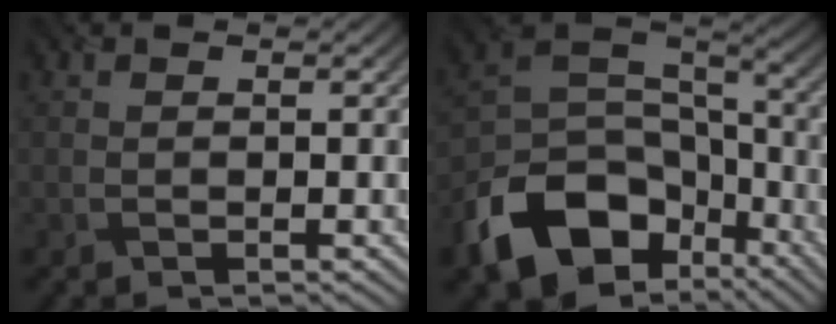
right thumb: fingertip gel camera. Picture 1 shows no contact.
{"total": 16.1, "force": [-8.4, 10.8, 8.6], "torque": [-0.195, -0.047, -0.144]}